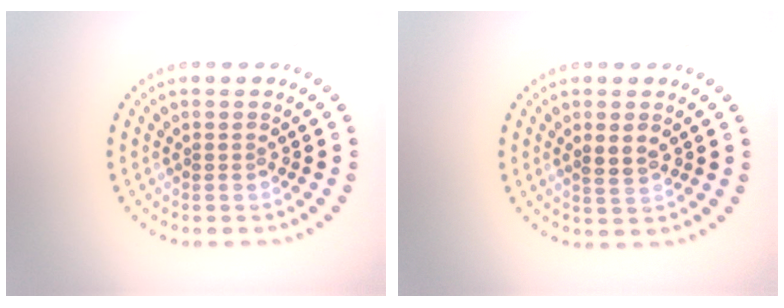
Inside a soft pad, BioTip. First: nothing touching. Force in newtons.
{"total": 1.7, "press": 1.7, "slide": 0.3}